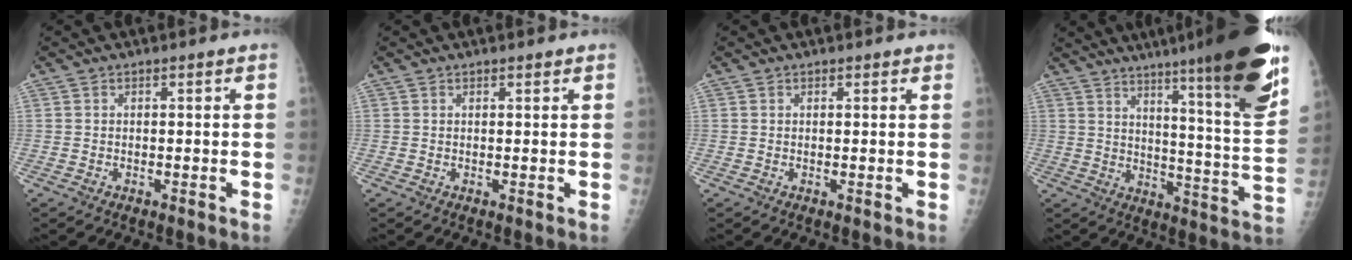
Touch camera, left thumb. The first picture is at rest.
{"total": 0.8, "force": [0.6, 0.3, 0.3], "torque": [-0.004, -0.004, 0.007]}
{"total": 0.8, "force": [0.6, 0.4, 0.2], "torque": [0.001, -0.005, 0.006]}
{"total": 24.9, "force": [16.2, 1.9, 18.7], "torque": [-0.252, -0.082, 0.229]}